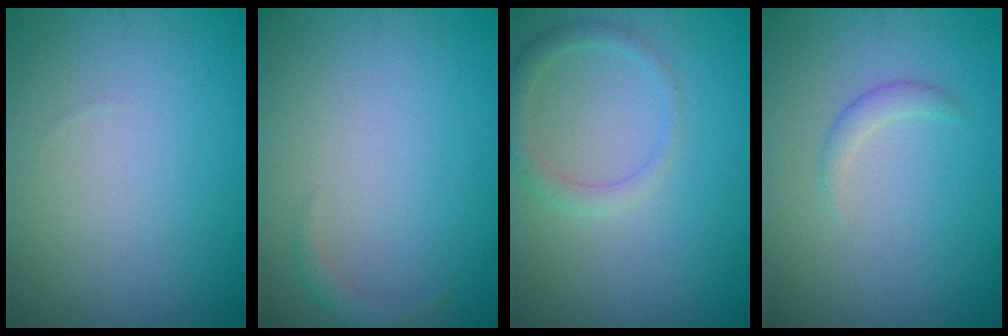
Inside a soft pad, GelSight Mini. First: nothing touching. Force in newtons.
{"total": 1.2, "press": 1.2, "slide": 0.2}
{"total": 1.9, "press": 1.9, "slide": 0.1}
{"total": 1.1, "press": 1.1, "slide": 0.0}